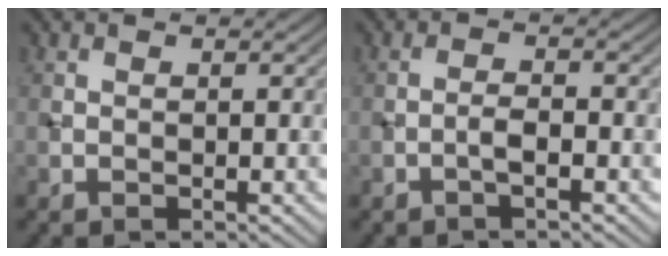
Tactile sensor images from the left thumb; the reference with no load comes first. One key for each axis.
{"total": 1.7, "fx": -1.0, "fy": 0.3, "fz": 1.4, "tx": -0.026, "ty": 0.009, "tz": -0.022}